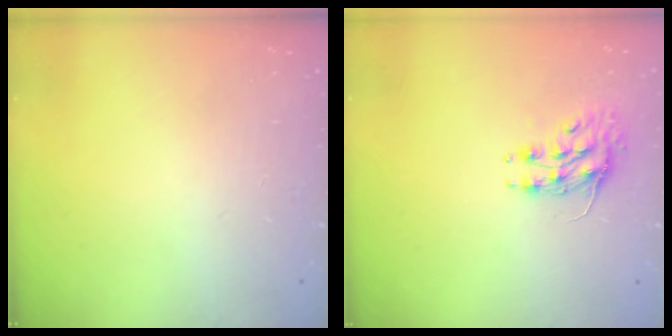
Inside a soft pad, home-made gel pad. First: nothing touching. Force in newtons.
{"total": 8.4, "press": 8.3, "slide": 1.0}